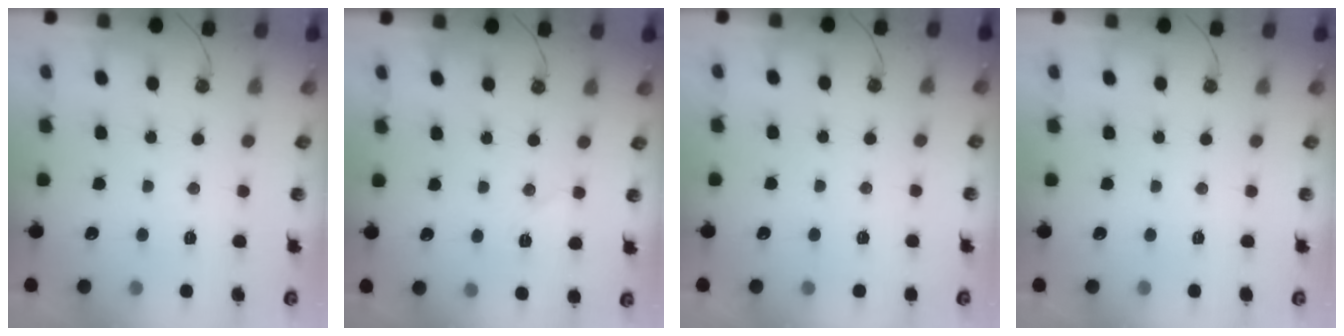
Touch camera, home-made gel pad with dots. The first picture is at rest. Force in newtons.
{"total": 5.4, "press": 5.0, "slide": 2.0}
{"total": 2.2, "press": 2.1, "slide": 0.2}
{"total": 0.0}